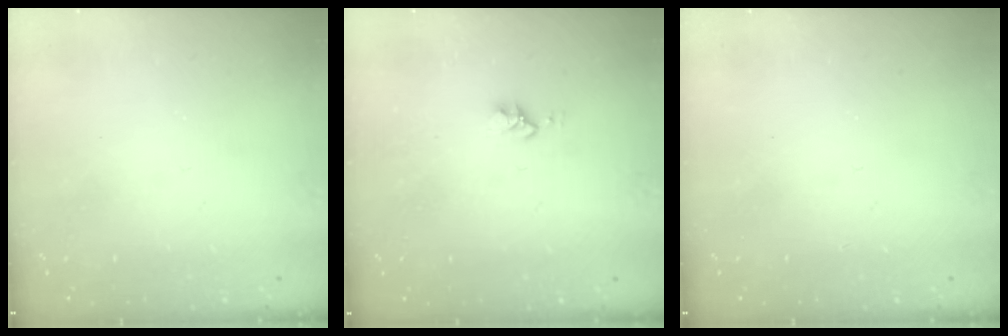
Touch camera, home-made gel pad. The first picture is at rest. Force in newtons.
{"total": 2.8, "press": 2.8, "slide": 0.4}
{"total": 0.0}